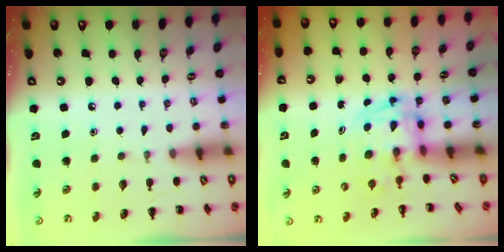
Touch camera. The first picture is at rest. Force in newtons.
{"total": 2.9, "press": 2.9, "slide": 0.5}